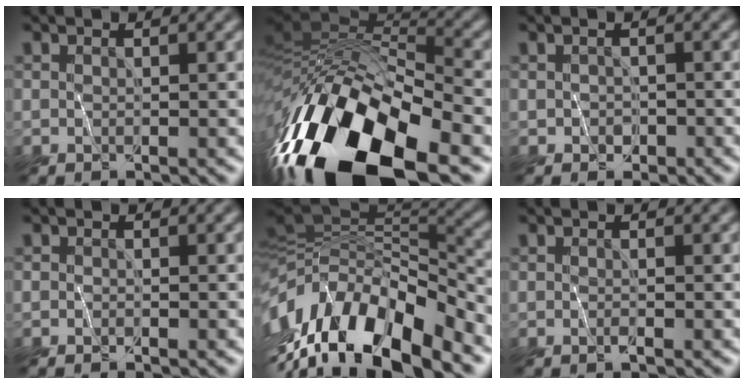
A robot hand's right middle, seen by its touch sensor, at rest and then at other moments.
{"total": 16.5, "force": [-8.2, 6.8, 12.6], "torque": [-0.243, -0.005, -0.142]}
{"total": 0.8, "force": [-0.6, 0.5, 0.0], "torque": [-0.002, -0.005, -0.014]}
{"total": 0.6, "force": [-0.5, 0.1, 0.0], "torque": [0.001, -0.003, -0.012]}
{"total": 12.7, "force": [-5.6, 4.5, 10.5], "torque": [-0.185, 0.026, -0.105]}
{"total": 0.7, "force": [-0.6, 0.0, 0.4], "torque": [-0.008, -0.004, -0.011]}